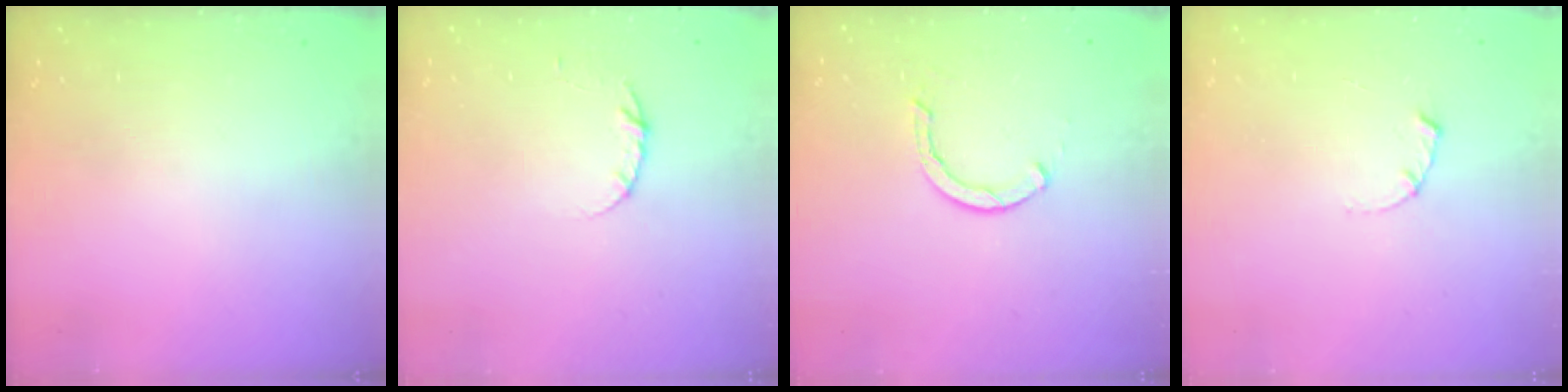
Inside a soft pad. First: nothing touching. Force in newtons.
{"total": 3.4, "press": 3.4, "slide": 0.4}
{"total": 2.3, "press": 2.3, "slide": 0.1}
{"total": 1.7, "press": 1.6, "slide": 0.3}